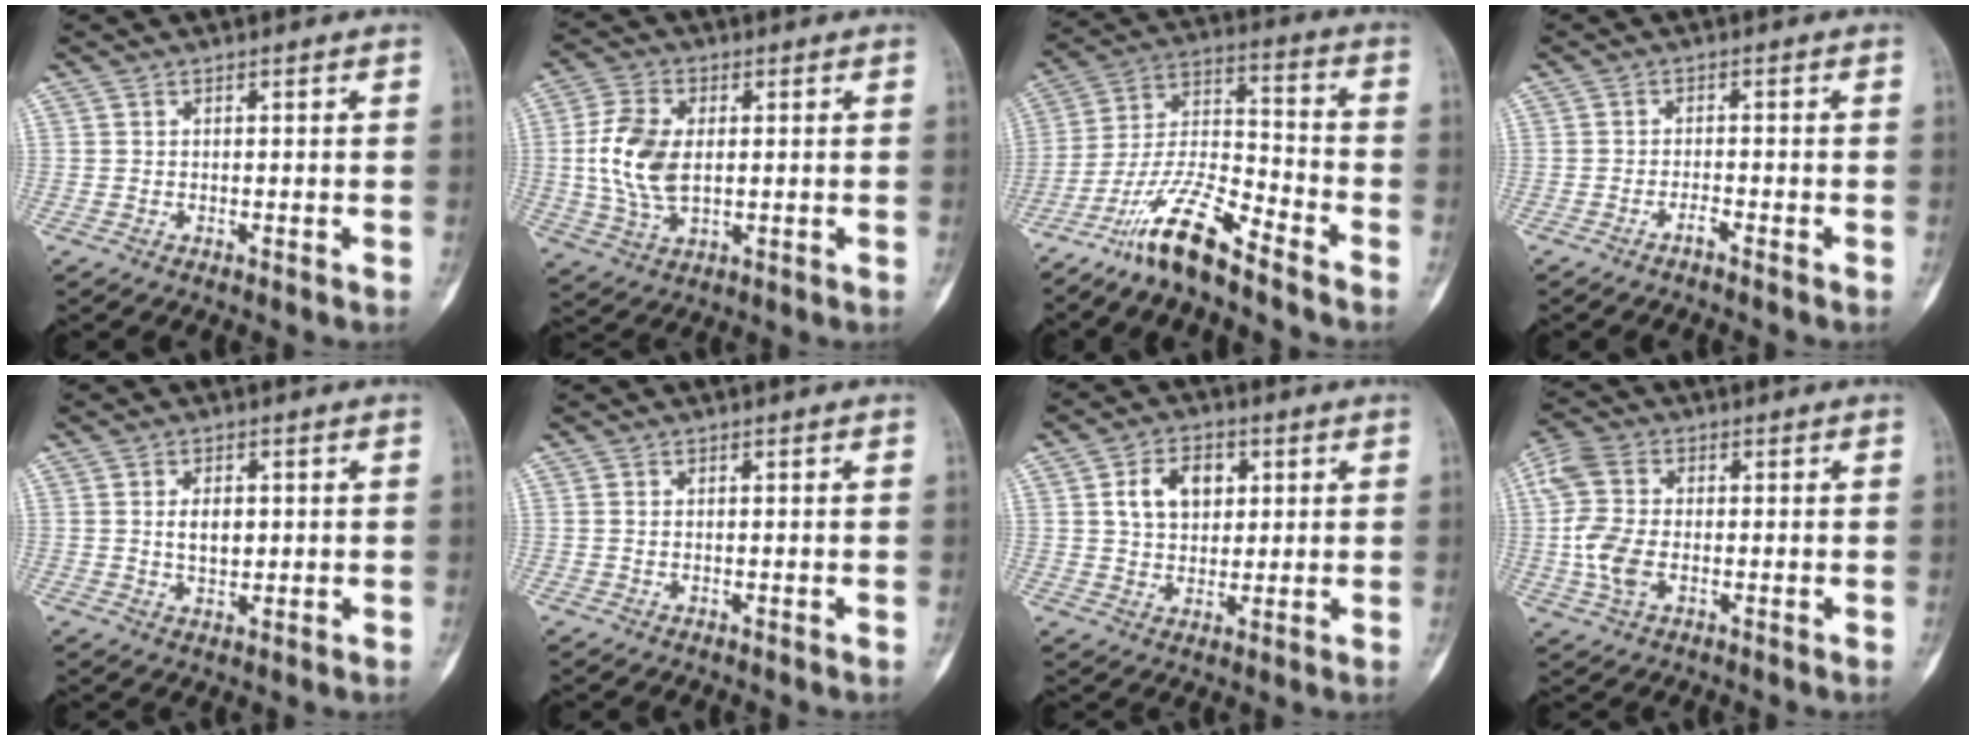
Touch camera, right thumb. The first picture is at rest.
{"total": 11.0, "force": [0.7, 6.5, 8.9], "torque": [-0.184, 0.000, 0.016]}
{"total": 13.5, "force": [-10.3, 2.6, 8.4], "torque": [-0.165, 0.076, -0.198]}
{"total": 1.5, "force": [-1.3, 0.0, 0.8], "torque": [-0.023, 0.009, -0.026]}
{"total": 4.3, "force": [0.6, 2.7, 3.4], "torque": [-0.045, -0.004, 0.011]}
{"total": 0.7, "force": [0.1, 0.4, 0.5], "torque": [-0.010, 0.000, 0.002]}
{"total": 8.5, "force": [2.4, 6.0, 5.5], "torque": [-0.066, -0.003, 0.040]}
{"total": 9.4, "force": [-0.7, 6.0, 7.1], "torque": [-0.165, 0.007, -0.021]}